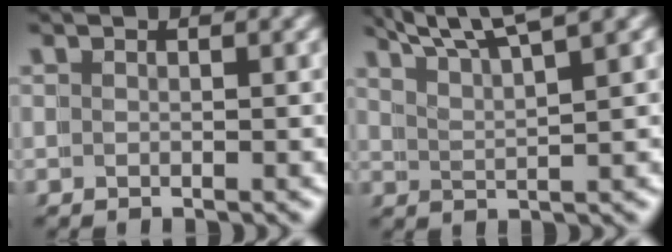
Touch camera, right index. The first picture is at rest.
{"total": 5.4, "force": [4.9, -0.2, 2.2], "torque": [-0.034, 0.012, 0.079]}